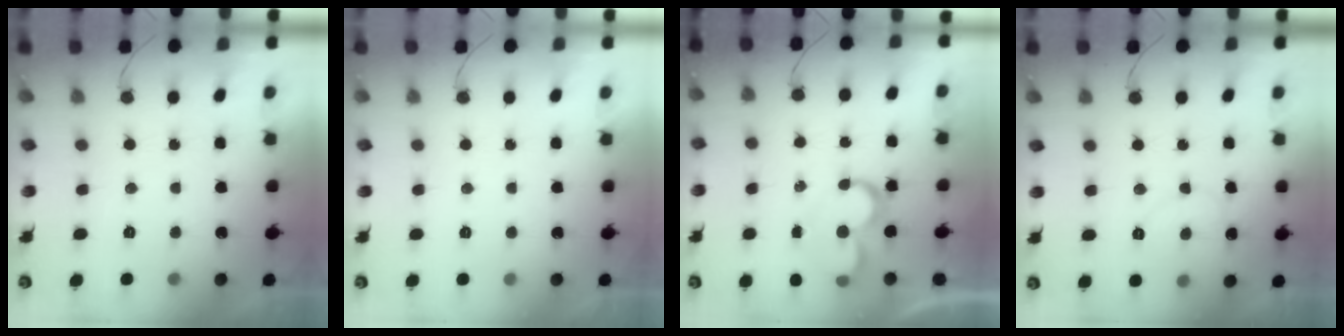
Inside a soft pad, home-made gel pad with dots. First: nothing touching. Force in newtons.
{"total": 1.7, "press": 1.7, "slide": 0.1}
{"total": 7.2, "press": 7.1, "slide": 0.7}
{"total": 6.9, "press": 6.9, "slide": 0.4}